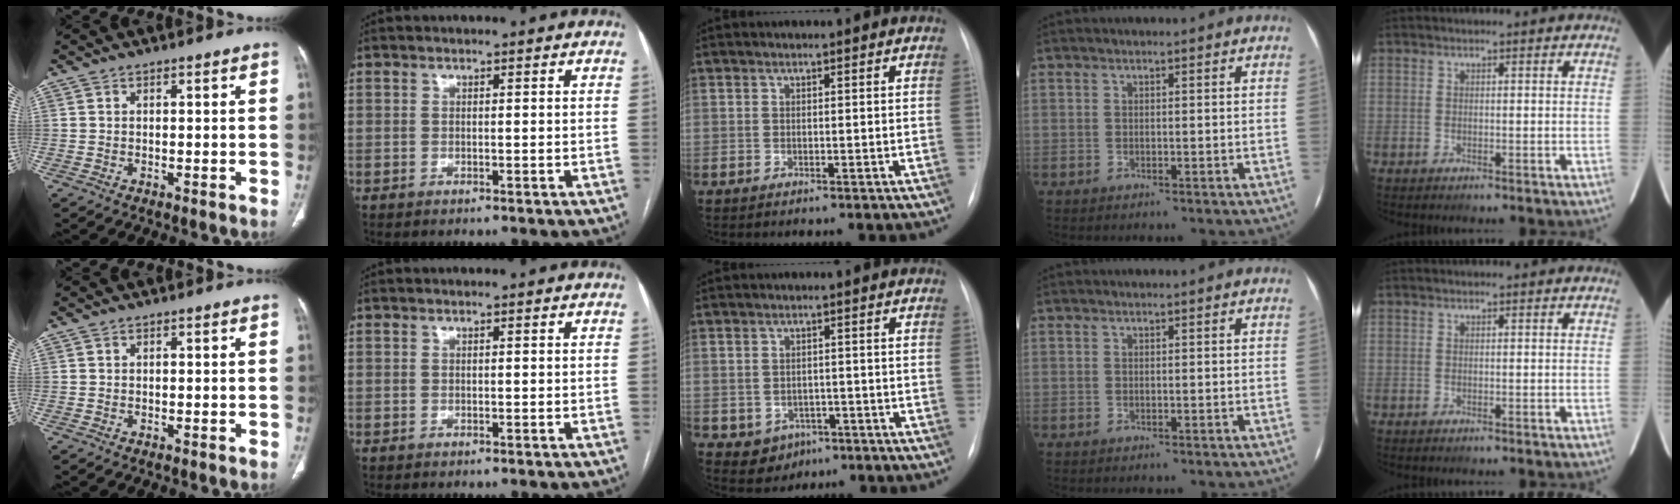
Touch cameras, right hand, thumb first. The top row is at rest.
{"middle": {"total": 4.3, "force": [-1.9, 3.6, 1.3], "torque": [-0.017, 0.007, -0.015]}}